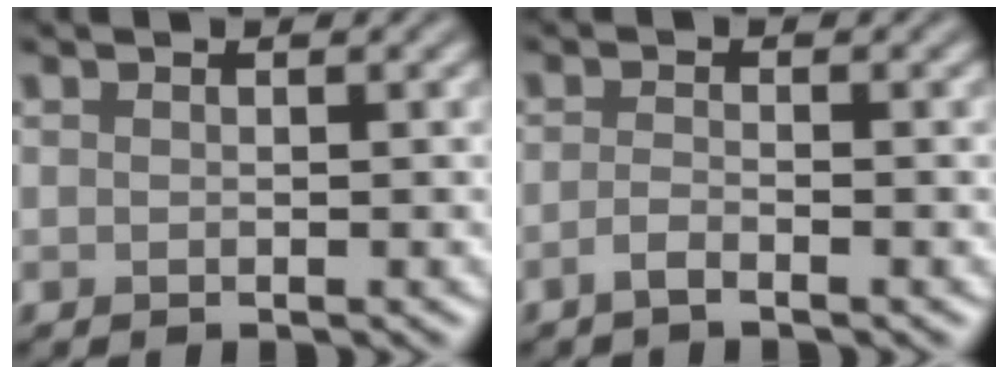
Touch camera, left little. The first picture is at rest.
{"total": 1.2, "force": [-0.8, 0.2, 0.8], "torque": [-0.019, 0.003, -0.021]}